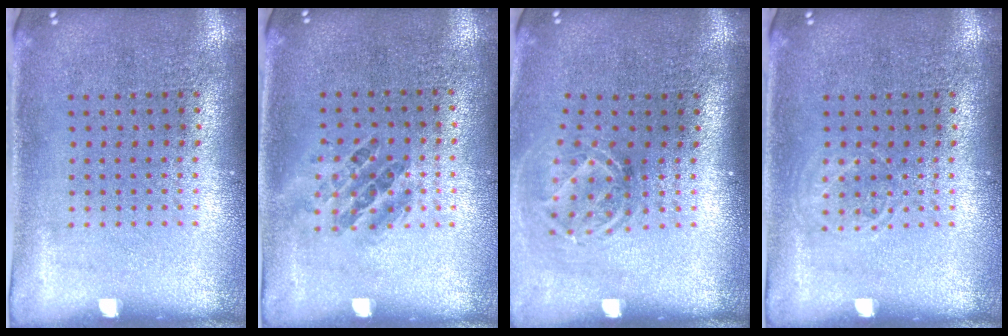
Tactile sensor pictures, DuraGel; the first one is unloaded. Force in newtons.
{"total": 0.9, "press": 0.8, "slide": 0.5}
{"total": 1.8, "press": 1.3, "slide": 1.3}
{"total": 1.0, "press": 1.0, "slide": 0.1}